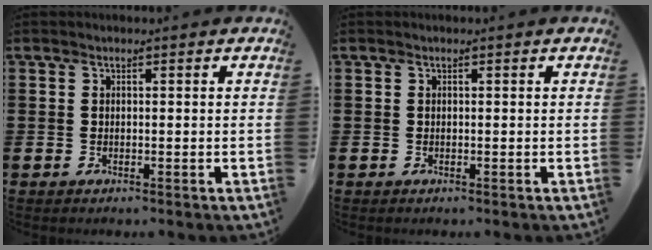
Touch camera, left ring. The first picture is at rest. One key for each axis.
{"total": 0.0}